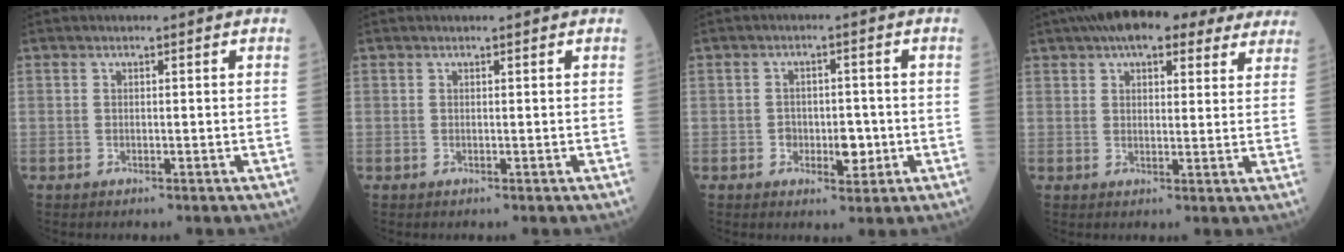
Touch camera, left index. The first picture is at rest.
{"total": 1.1, "force": [1.0, -0.1, 0.3], "torque": [-0.009, 0.005, 0.014]}
{"total": 3.8, "force": [-0.9, 2.4, 2.8], "torque": [-0.033, 0.005, -0.009]}
{"total": 16.2, "force": [12.9, 5.6, 7.9], "torque": [-0.103, 0.049, 0.160]}